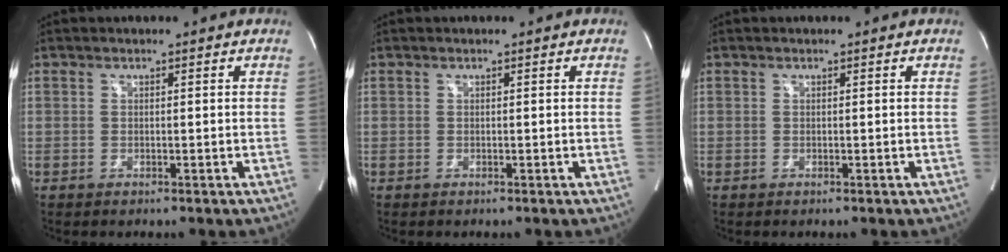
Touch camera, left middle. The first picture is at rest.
{"total": 0.0}
{"total": 0.0}